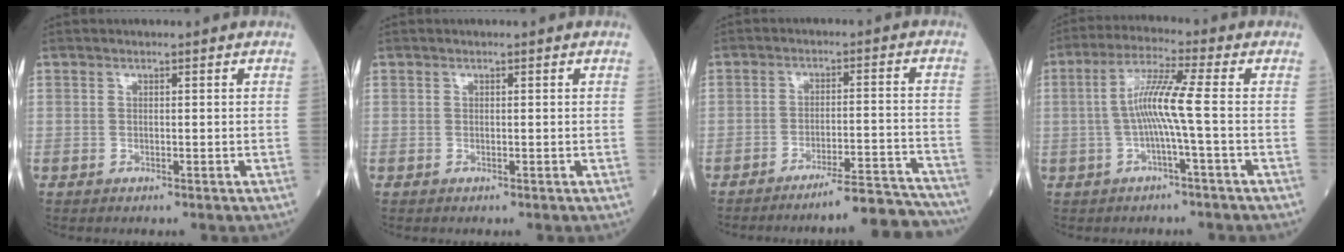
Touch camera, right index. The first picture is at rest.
{"total": 0.0}
{"total": 12.8, "force": [-12.4, -0.3, 3.4], "torque": [-0.016, 0.022, -0.168]}
{"total": 7.1, "force": [-0.7, -0.8, 7.1], "torque": [-0.141, 0.015, -0.015]}